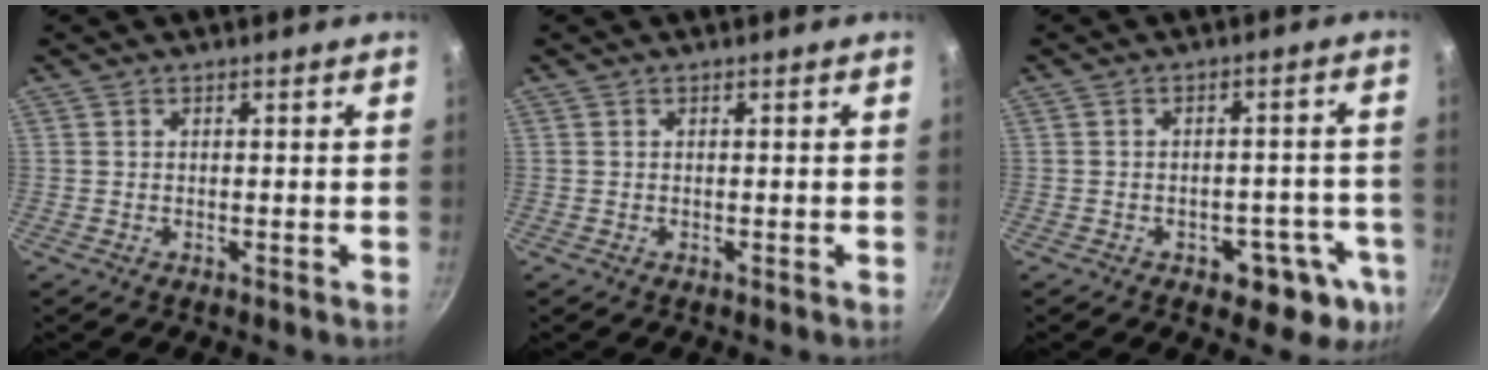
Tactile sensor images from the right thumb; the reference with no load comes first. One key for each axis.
{"total": 0.0}
{"total": 10.3, "fx": -4.7, "fy": 6.2, "fz": 6.8, "tx": -0.033, "ty": 0.033, "tz": -0.049}